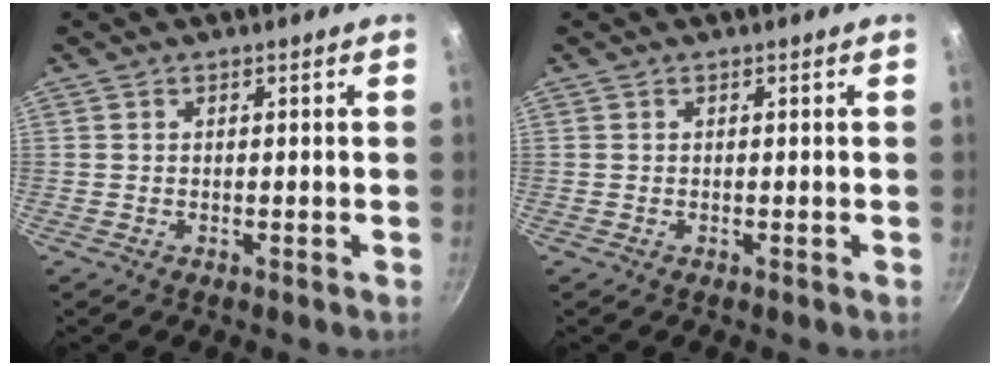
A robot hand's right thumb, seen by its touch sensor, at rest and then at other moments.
{"total": 0.0}